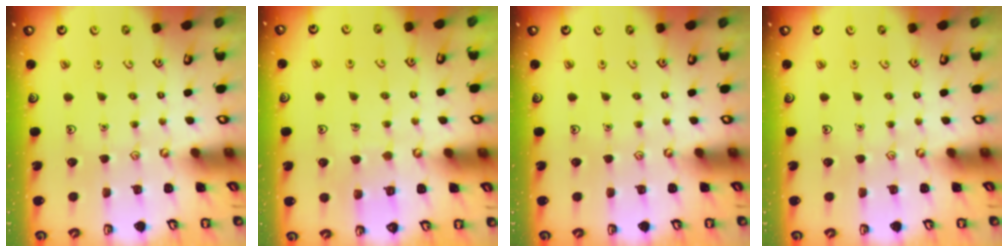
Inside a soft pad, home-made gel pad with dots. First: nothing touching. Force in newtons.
{"total": 4.0, "press": 3.9, "slide": 0.3}
{"total": 0.0}
{"total": 0.0}